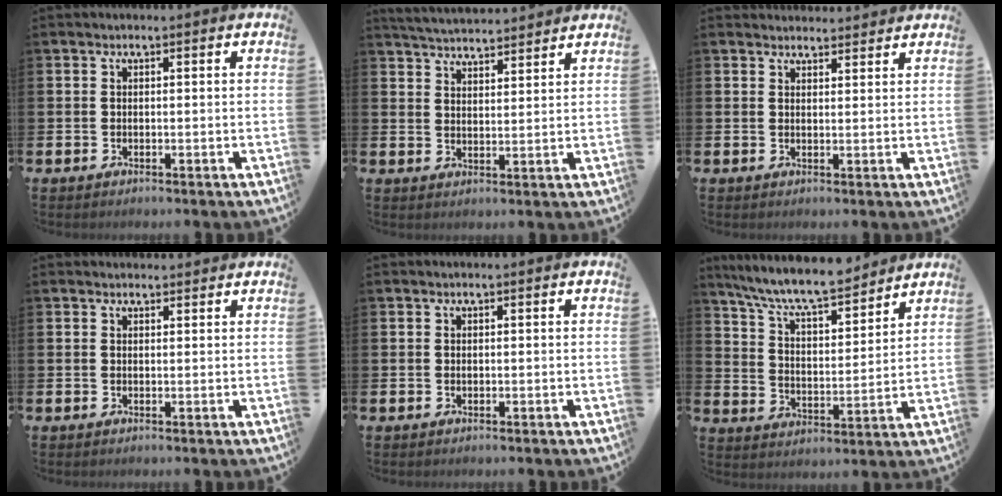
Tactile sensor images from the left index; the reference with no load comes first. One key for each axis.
{"total": 4.6, "fx": 4.6, "fy": 0.1, "fz": 0.1, "tx": -0.020, "ty": -0.025, "tz": 0.084}
{"total": 2.5, "fx": 2.4, "fy": 0.5, "fz": -0.2, "tx": 0.009, "ty": -0.013, "tz": 0.042}
{"total": 1.2, "fx": 1.1, "fy": 0.4, "fz": 0.0, "tx": 0.009, "ty": 0.000, "tz": 0.019}
{"total": 0.0}
{"total": 9.1, "fx": 8.5, "fy": 1.2, "fz": 3.1, "tx": -0.092, "ty": -0.055, "tz": 0.148}